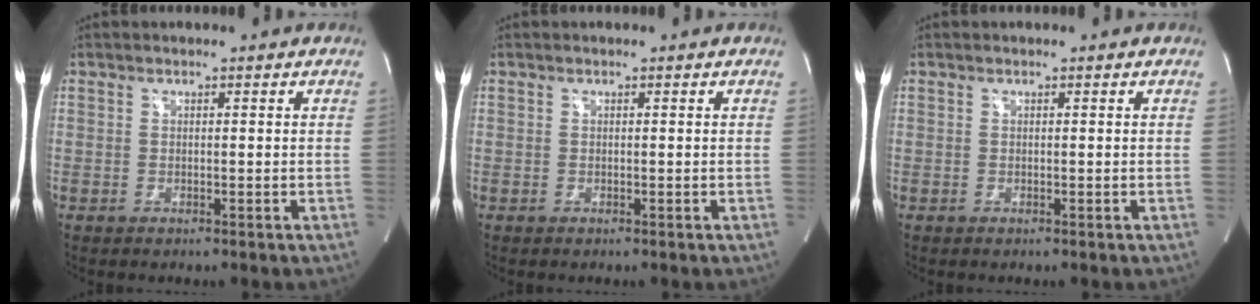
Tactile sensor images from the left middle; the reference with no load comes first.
{"total": 0.0}
{"total": 0.0}